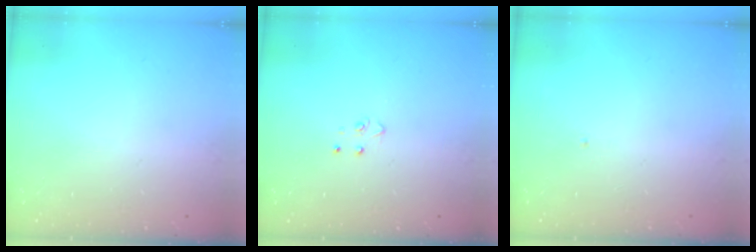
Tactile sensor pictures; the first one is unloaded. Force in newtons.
{"total": 3.6, "press": 3.6, "slide": 0.4}
{"total": 0.0}